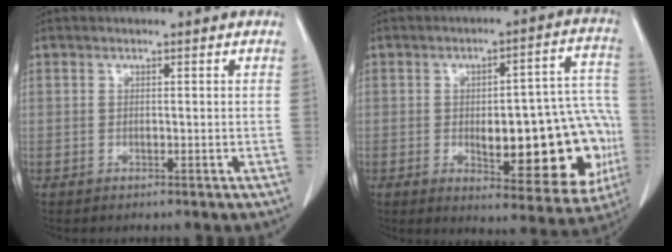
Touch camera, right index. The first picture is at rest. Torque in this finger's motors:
{"motor_torque": [1.36, -0.78, 0.56, 0.11]}